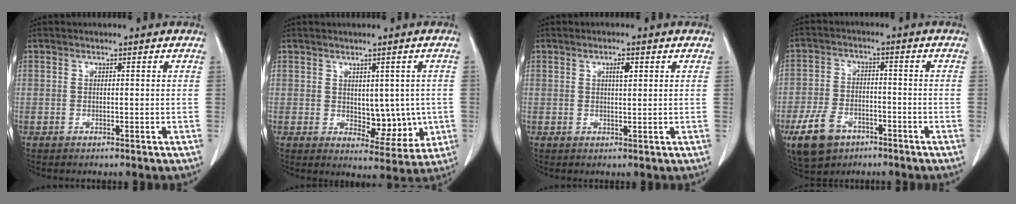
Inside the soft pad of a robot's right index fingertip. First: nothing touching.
{"total": 6.7, "force": [-0.1, 3.9, 5.4], "torque": [-0.055, -0.004, 0.014]}
{"total": 2.0, "force": [0.8, 0.5, 1.8], "torque": [-0.029, 0.000, 0.013]}
{"total": 8.5, "force": [-4.9, 5.2, 4.5], "torque": [-0.099, 0.004, -0.081]}